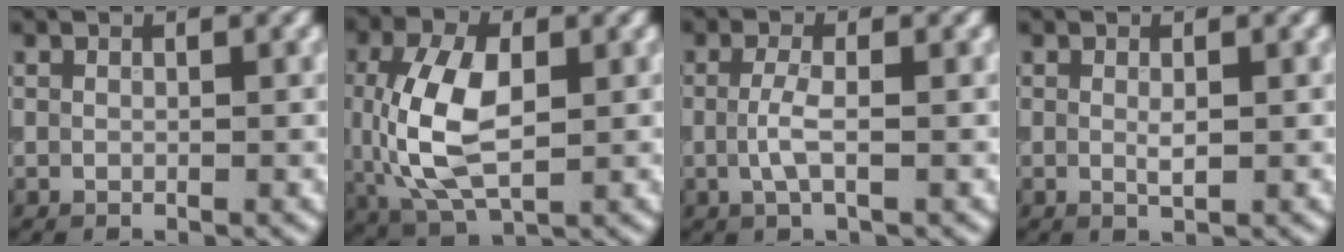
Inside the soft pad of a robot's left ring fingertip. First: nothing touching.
{"total": 8.7, "force": [0.0, 4.8, 7.3], "torque": [-0.164, 0.001, 0.002]}
{"total": 2.4, "force": [-0.2, 0.7, 2.3], "torque": [-0.051, -0.002, -0.005]}
{"total": 1.1, "force": [0.1, 0.2, 1.1], "torque": [-0.018, -0.002, 0.002]}